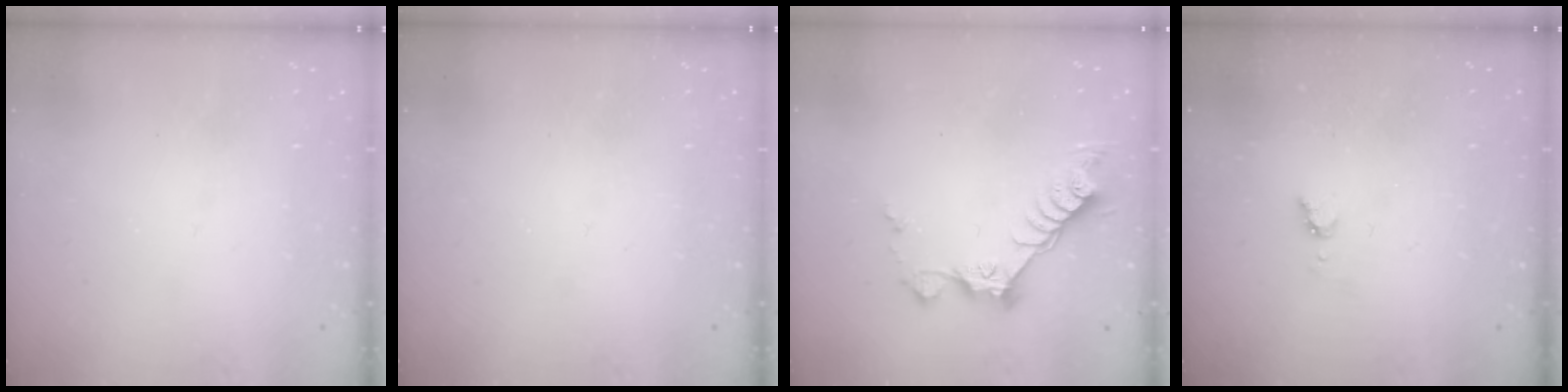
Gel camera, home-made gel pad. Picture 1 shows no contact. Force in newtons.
{"total": 0.0}
{"total": 8.7, "press": 8.7, "slide": 0.5}
{"total": 4.0, "press": 4.0, "slide": 0.5}